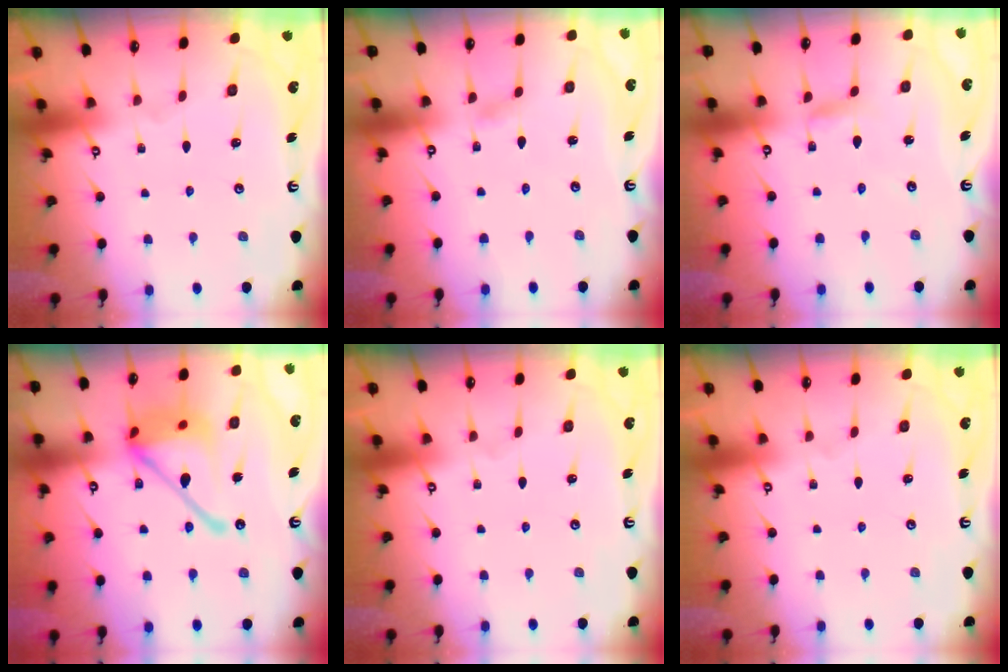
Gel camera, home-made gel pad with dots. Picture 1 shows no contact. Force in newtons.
{"total": 1.8, "press": 1.8, "slide": 0.2}
{"total": 2.4, "press": 2.4, "slide": 0.2}
{"total": 19.7, "press": 19.6, "slide": 2.0}
{"total": 0.0}
{"total": 0.0}